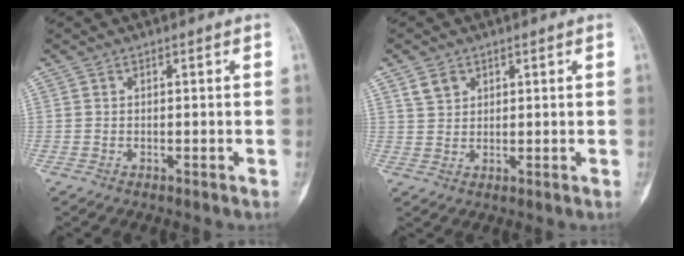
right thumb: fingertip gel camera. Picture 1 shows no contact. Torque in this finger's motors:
{"motor_torque": [-0.40, 0.33, 0.08, -0.09, -0.03]}